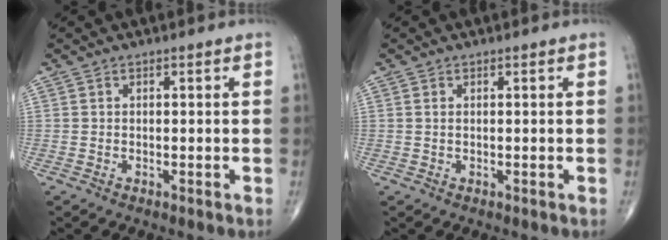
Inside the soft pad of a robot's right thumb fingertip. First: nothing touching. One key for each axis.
{"total": 0.6, "fx": 0.1, "fy": 0.3, "fz": 0.5, "tx": -0.011, "ty": 0.004, "tz": 0.004}